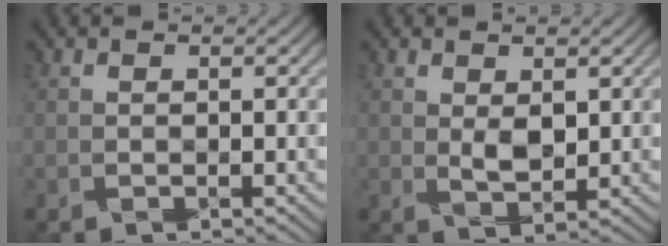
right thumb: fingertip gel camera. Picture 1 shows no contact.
{"total": 2.5, "force": [1.0, 1.3, 1.9], "torque": [-0.044, -0.007, 0.026]}